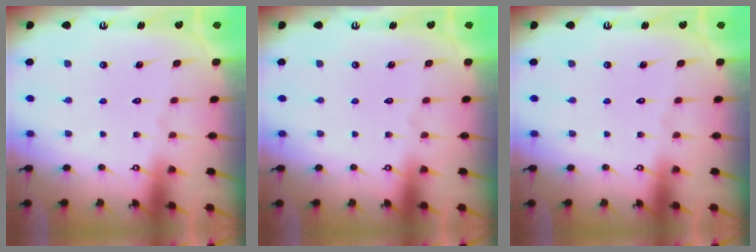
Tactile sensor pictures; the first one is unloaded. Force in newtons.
{"total": 0.0}
{"total": 0.0}